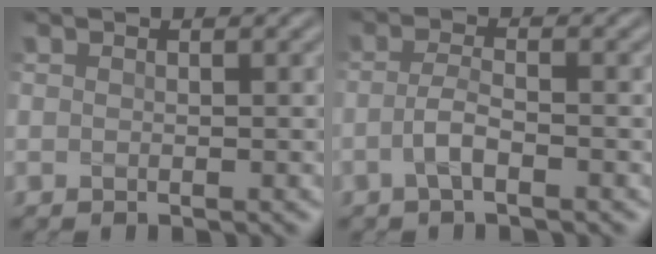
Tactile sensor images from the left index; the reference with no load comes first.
{"total": 2.0, "force": [-0.7, 0.5, 1.8], "torque": [-0.039, 0.007, -0.021]}